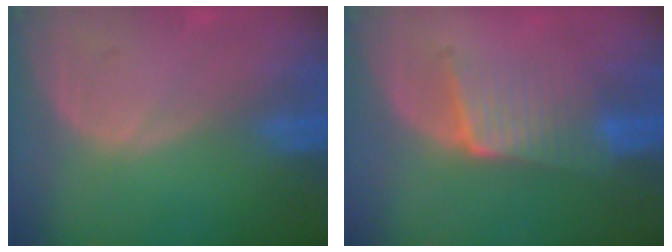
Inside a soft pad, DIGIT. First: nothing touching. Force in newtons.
{"total": 6.7, "press": 5.8, "slide": 3.4}